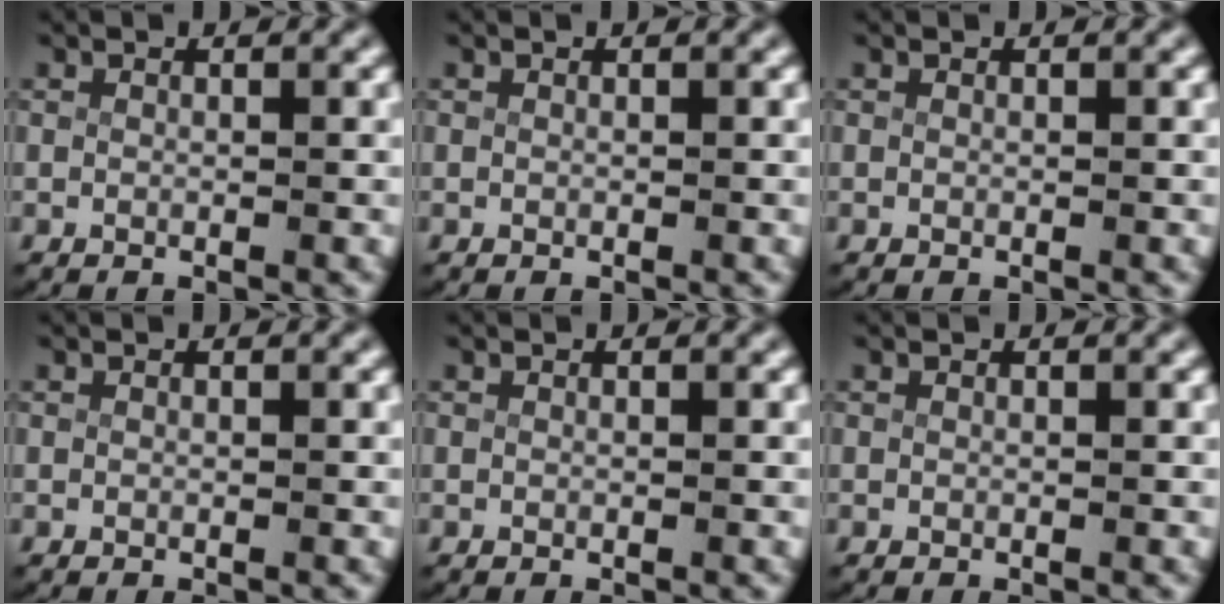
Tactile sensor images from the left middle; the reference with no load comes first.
{"total": 0.0}
{"total": 0.0}
{"total": 0.0}
{"total": 0.0}
{"total": 0.0}